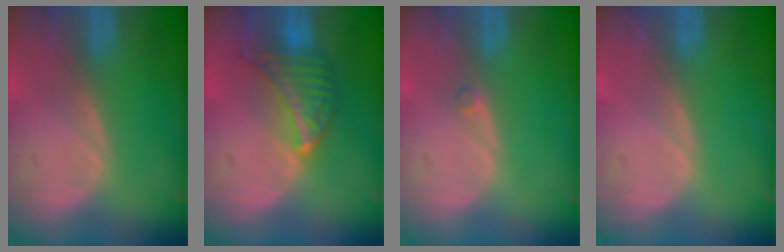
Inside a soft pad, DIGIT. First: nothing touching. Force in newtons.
{"total": 7.0, "press": 6.4, "slide": 2.9}
{"total": 0.5, "press": 0.5, "slide": 0.2}
{"total": 0.0}